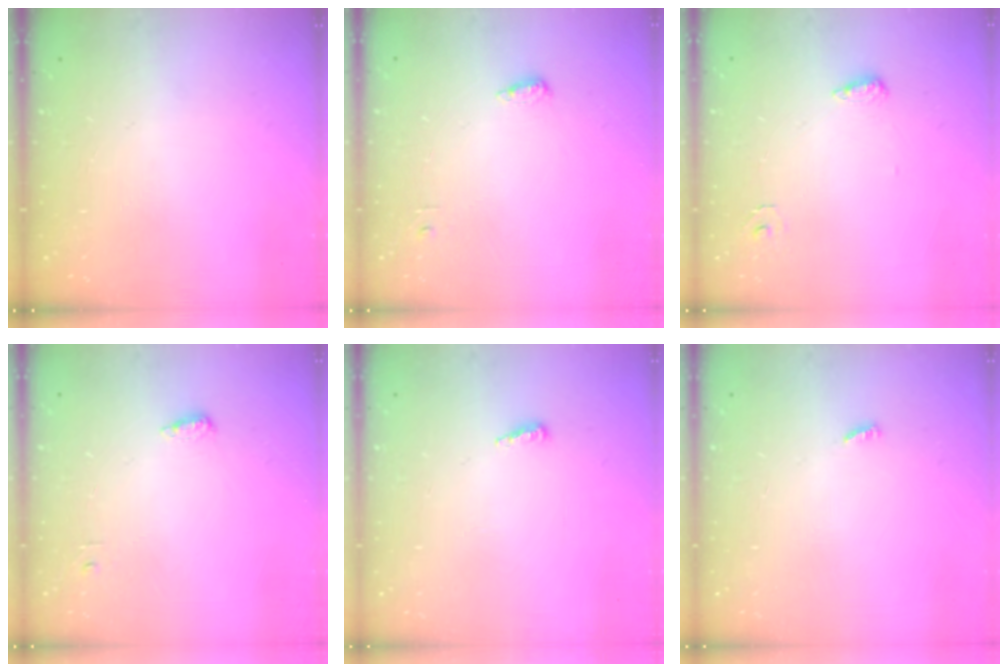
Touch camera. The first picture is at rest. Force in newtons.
{"total": 4.9, "press": 4.8, "slide": 1.0}
{"total": 6.2, "press": 6.0, "slide": 1.2}
{"total": 4.9, "press": 4.8, "slide": 1.0}
{"total": 3.7, "press": 3.6, "slide": 0.4}
{"total": 1.9, "press": 1.9, "slide": 0.3}